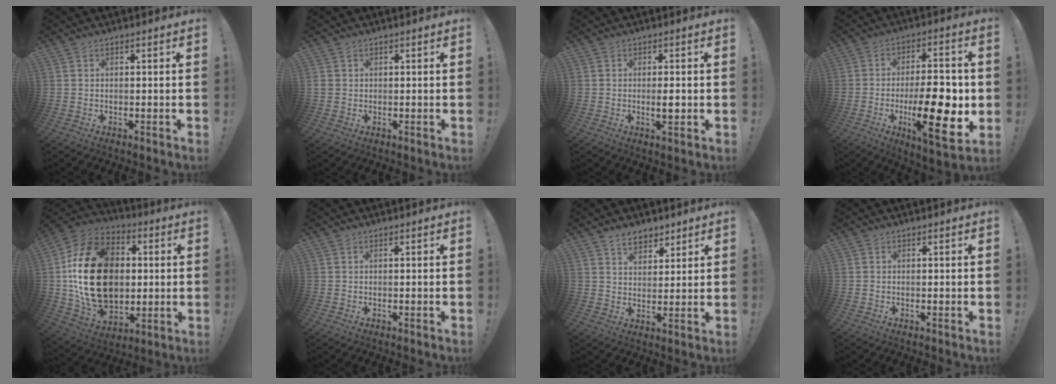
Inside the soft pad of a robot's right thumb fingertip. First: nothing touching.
{"total": 1.2, "force": [0.5, 1.1, 0.4], "torque": [-0.008, 0.002, 0.010]}
{"total": 3.3, "force": [-0.4, 0.9, 3.1], "torque": [-0.036, -0.005, -0.011]}
{"total": 20.4, "force": [-3.7, 7.2, 18.7], "torque": [-0.285, 0.003, -0.052]}
{"total": 27.1, "force": [1.7, 19.6, 18.5], "torque": [-0.344, 0.006, 0.049]}
{"total": 0.0}
{"total": 6.2, "force": [4.7, 3.6, 1.8], "torque": [-0.024, -0.029, 0.086]}
{"total": 0.0}